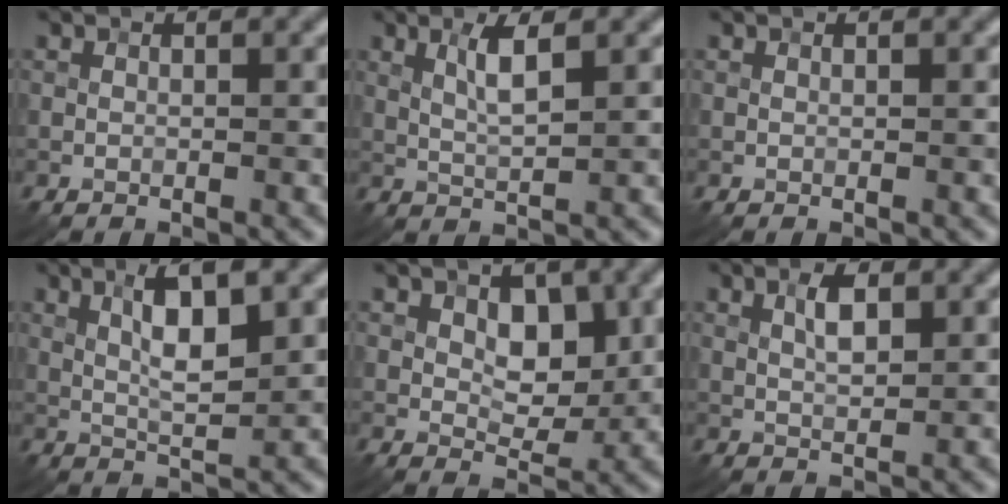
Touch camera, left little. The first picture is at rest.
{"total": 2.6, "force": [1.0, 0.4, 2.4], "torque": [-0.050, 0.000, 0.021]}
{"total": 0.0}
{"total": 5.0, "force": [1.7, 1.2, 4.6], "torque": [-0.086, 0.001, 0.030]}
{"total": 3.7, "force": [1.0, 2.3, 2.7], "torque": [-0.037, -0.005, 0.013]}
{"total": 2.4, "force": [0.9, 1.0, 2.1], "torque": [-0.040, 0.003, 0.016]}